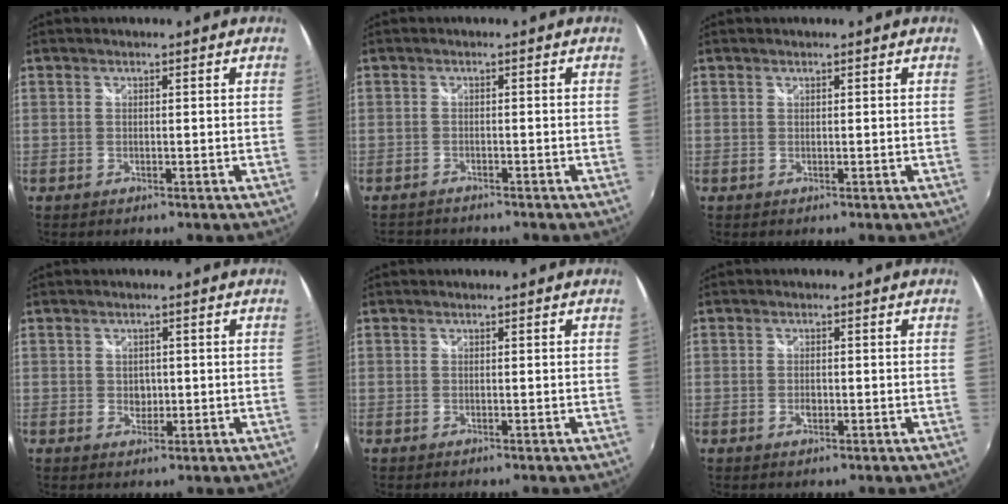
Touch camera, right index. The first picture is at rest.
{"total": 3.4, "force": [-3.2, 0.9, 0.6], "torque": [-0.026, -0.009, -0.056]}
{"total": 0.0}
{"total": 2.3, "force": [-0.1, 2.0, 1.0], "torque": [-0.014, 0.000, -0.002]}
{"total": 0.0}
{"total": 1.7, "force": [-0.5, 1.0, 1.2], "torque": [-0.023, 0.000, -0.009]}